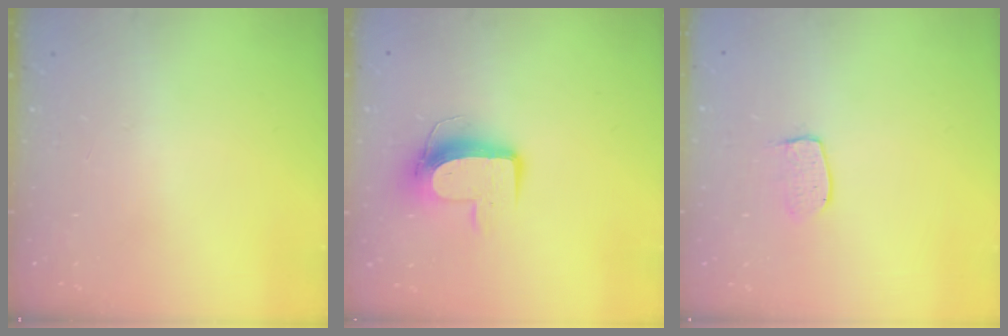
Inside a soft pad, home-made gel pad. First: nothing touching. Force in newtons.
{"total": 10.8, "press": 10.8, "slide": 1.0}
{"total": 6.7, "press": 6.7, "slide": 0.5}